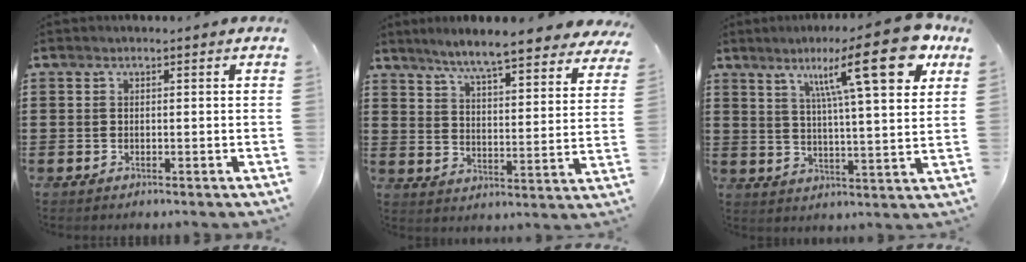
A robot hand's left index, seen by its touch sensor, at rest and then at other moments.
{"total": 6.8, "force": [6.2, -0.3, 2.7], "torque": [-0.081, -0.038, 0.103]}
{"total": 15.9, "force": [9.0, 2.7, 12.8], "torque": [-0.208, -0.027, 0.134]}